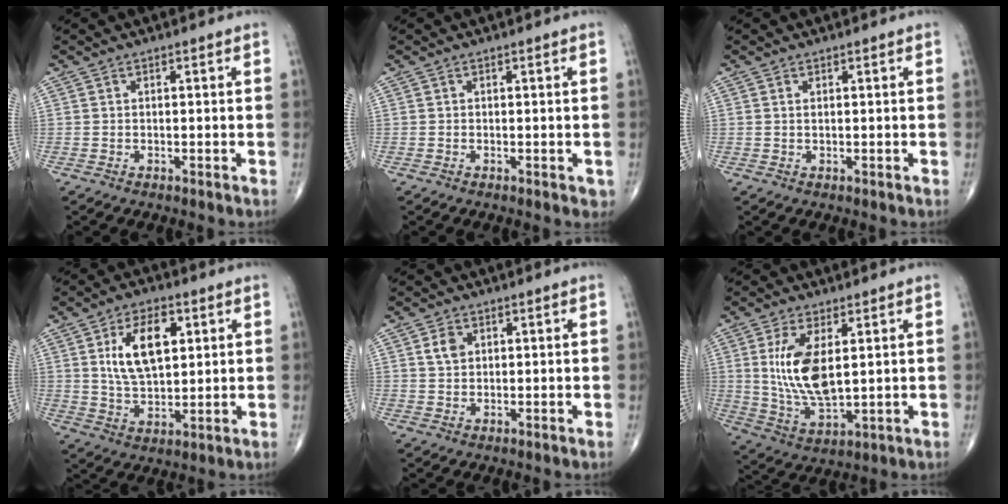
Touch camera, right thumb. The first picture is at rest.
{"total": 0.9, "force": [-0.2, 0.6, 0.7], "torque": [0.001, 0.001, -0.003]}
{"total": 0.6, "force": [0.3, 0.2, 0.5], "torque": [-0.013, 0.002, 0.006]}
{"total": 12.2, "force": [3.5, 6.5, 9.7], "torque": [-0.154, -0.010, 0.067]}
{"total": 3.0, "force": [1.1, 2.2, 1.8], "torque": [-0.024, -0.001, 0.021]}
{"total": 12.2, "force": [2.6, 5.4, 10.6], "torque": [-0.208, -0.023, 0.062]}